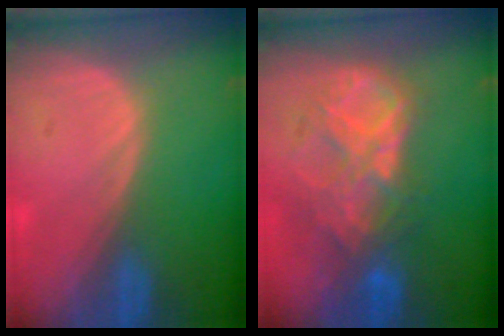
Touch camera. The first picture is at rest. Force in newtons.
{"total": 9.2, "press": 7.8, "slide": 4.8}